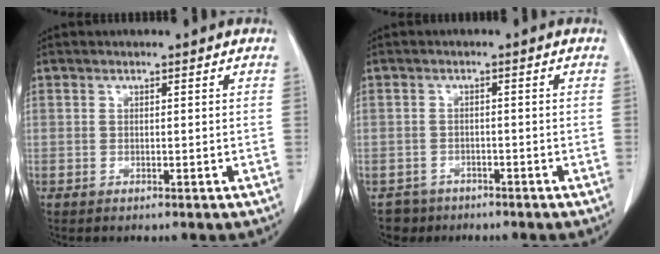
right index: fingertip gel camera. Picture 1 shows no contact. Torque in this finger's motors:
{"motor_torque": [-0.07, -0.11, -0.28, -0.09]}